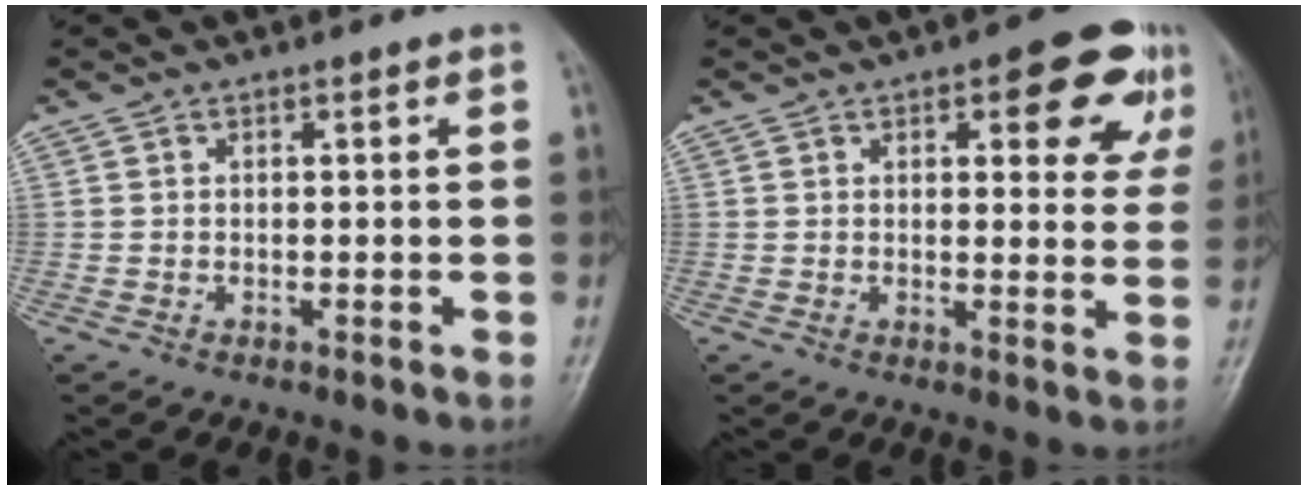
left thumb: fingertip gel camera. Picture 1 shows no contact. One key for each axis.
{"total": 11.7, "fx": 5.8, "fy": 4.7, "fz": 9.0, "tx": -0.062, "ty": -0.018, "tz": 0.063}